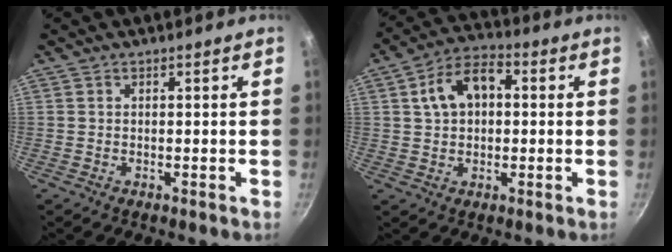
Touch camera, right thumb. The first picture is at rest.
{"total": 10.0, "force": [1.7, 6.7, 7.3], "torque": [-0.102, 0.027, 0.019]}